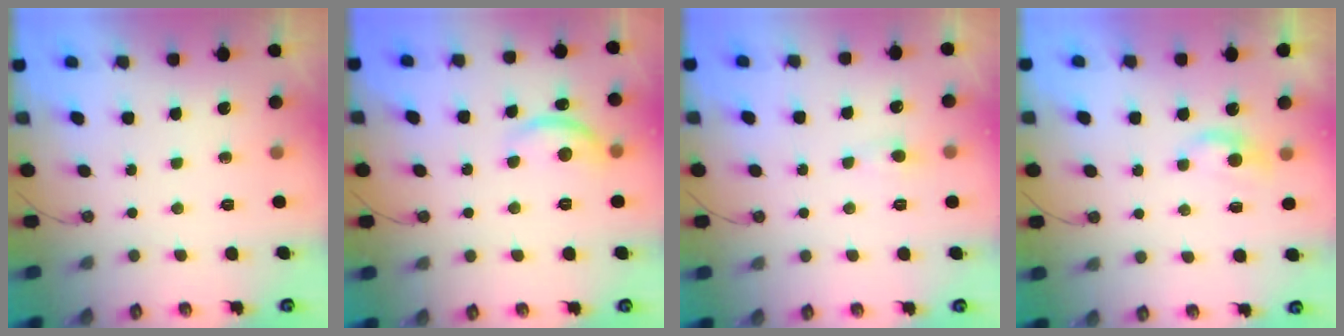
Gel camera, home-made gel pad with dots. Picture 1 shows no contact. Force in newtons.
{"total": 5.0, "press": 5.0, "slide": 0.4}
{"total": 0.6, "press": 0.3, "slide": 0.4}
{"total": 0.6, "press": 0.4, "slide": 0.4}